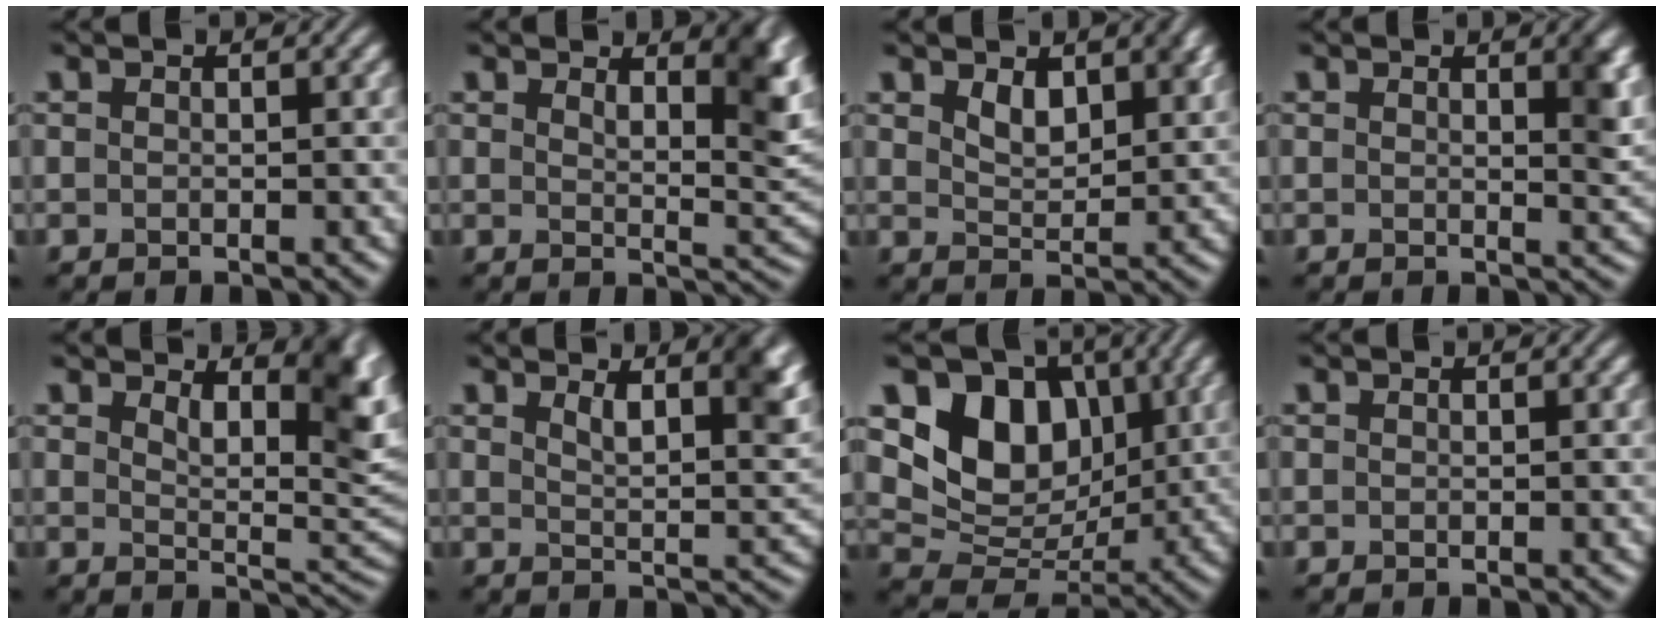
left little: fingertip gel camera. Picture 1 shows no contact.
{"total": 5.2, "force": [3.0, 1.7, 3.8], "torque": [-0.043, -0.007, 0.045]}
{"total": 2.9, "force": [1.7, 1.6, 1.8], "torque": [-0.038, -0.007, 0.033]}
{"total": 2.6, "force": [1.2, 0.7, 2.2], "torque": [-0.021, -0.003, 0.017]}
{"total": 7.5, "force": [3.8, 3.1, 5.7], "torque": [-0.076, -0.011, 0.059]}
{"total": 5.3, "force": [2.9, 1.8, 4.1], "torque": [-0.051, -0.002, 0.044]}
{"total": 8.6, "force": [2.9, 6.4, 4.9], "torque": [-0.083, -0.014, 0.044]}
{"total": 0.0}